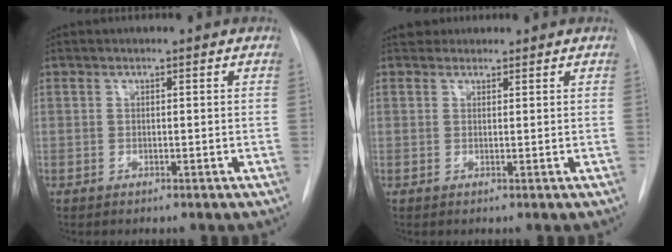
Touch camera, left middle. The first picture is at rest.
{"total": 2.4, "force": [2.1, 1.2, 0.0], "torque": [0.008, 0.017, 0.029]}